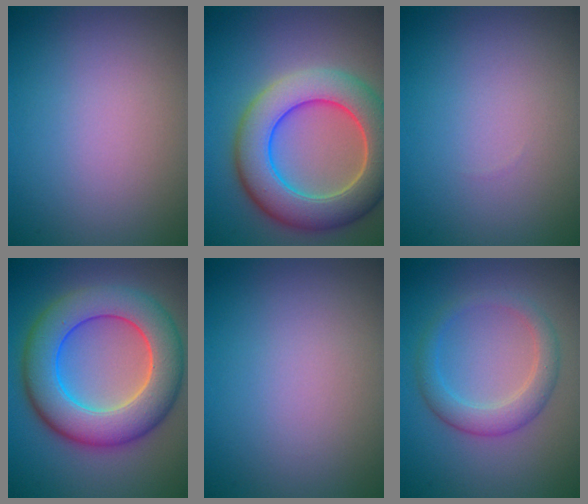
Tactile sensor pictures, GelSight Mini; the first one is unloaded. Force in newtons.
{"total": 9.3, "press": 9.3, "slide": 0.4}
{"total": 0.0}
{"total": 9.7, "press": 9.7, "slide": 0.3}
{"total": 0.0}
{"total": 2.2, "press": 2.2, "slide": 0.2}